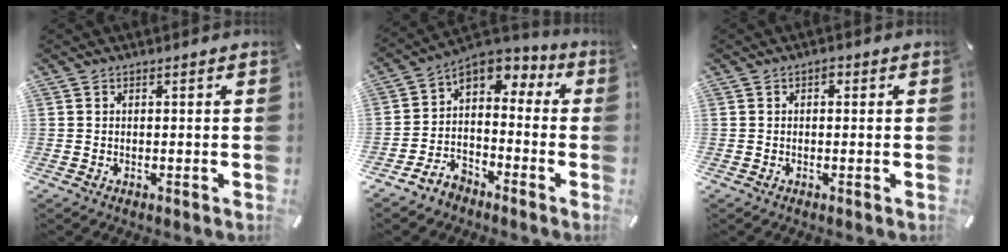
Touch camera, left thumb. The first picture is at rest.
{"total": 7.0, "force": [-2.8, 6.2, 1.4], "torque": [-0.038, 0.010, -0.049]}
{"total": 0.9, "force": [0.1, 0.7, 0.6], "torque": [-0.012, 0.007, 0.001]}